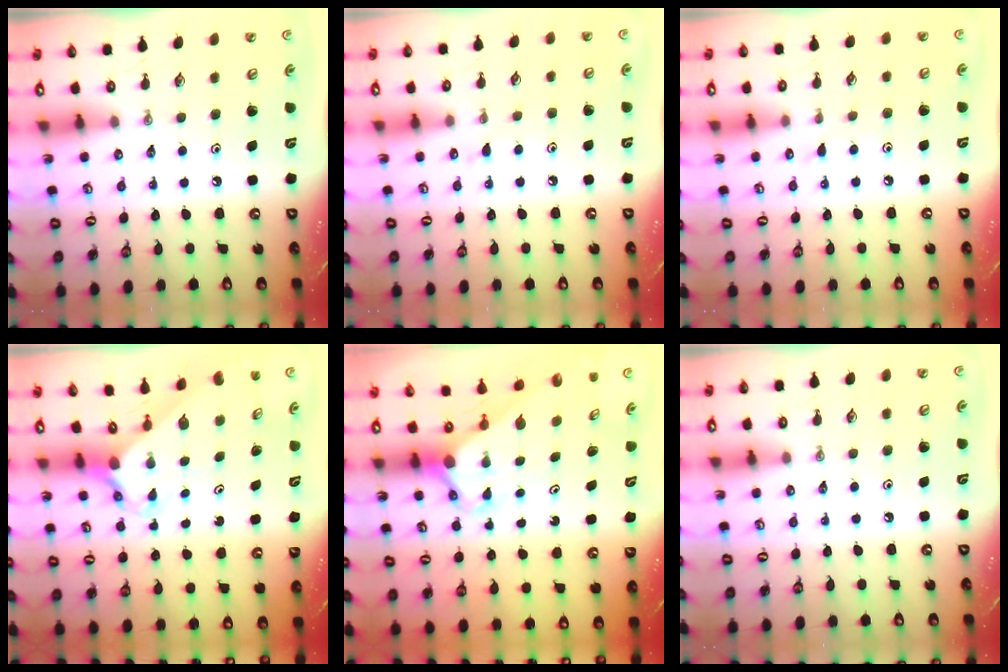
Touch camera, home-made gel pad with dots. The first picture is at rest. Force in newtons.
{"total": 3.0, "press": 2.9, "slide": 0.4}
{"total": 3.9, "press": 3.9, "slide": 0.6}
{"total": 2.7, "press": 2.7, "slide": 0.3}
{"total": 3.1, "press": 3.1, "slide": 0.2}
{"total": 0.0}